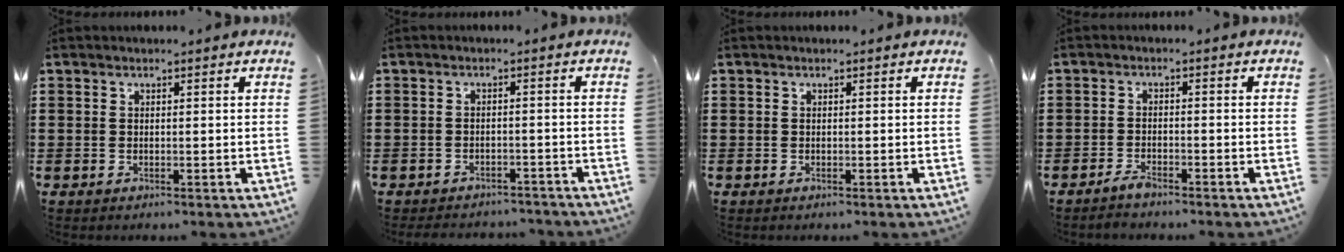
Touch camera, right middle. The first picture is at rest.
{"total": 2.5, "force": [-2.4, 0.5, -0.3], "torque": [-0.002, 0.003, -0.056]}
{"total": 0.0}
{"total": 2.1, "force": [-1.8, 0.3, 0.9], "torque": [-0.017, 0.004, -0.036]}